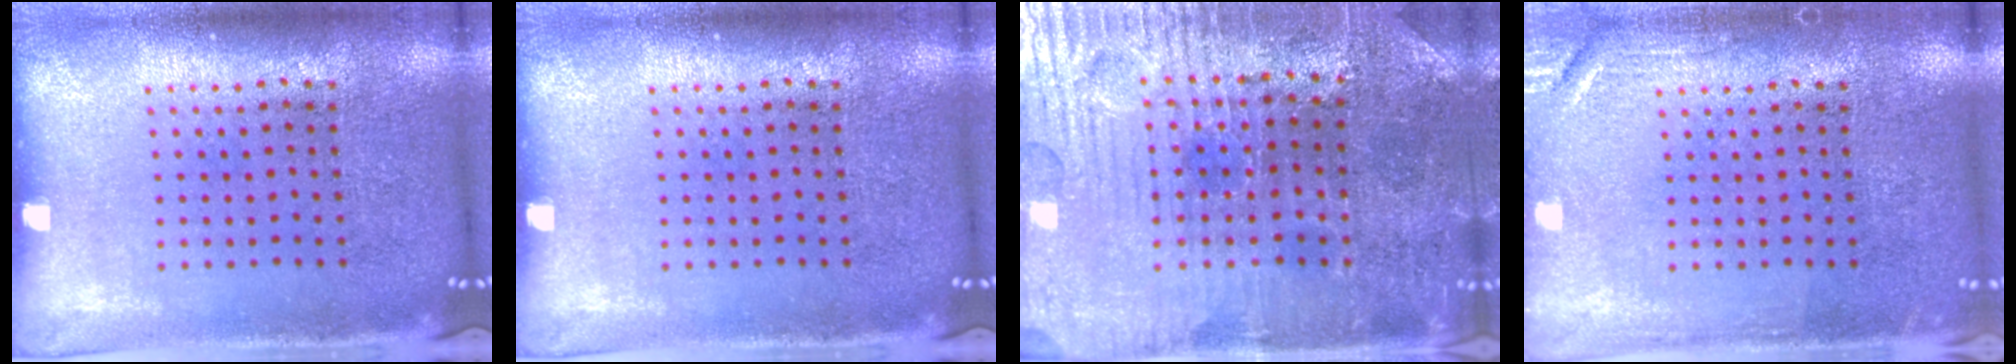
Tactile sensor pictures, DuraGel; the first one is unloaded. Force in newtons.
{"total": 0.0}
{"total": 3.6, "press": 3.6, "slide": 0.4}
{"total": 1.8, "press": 1.8, "slide": 0.3}